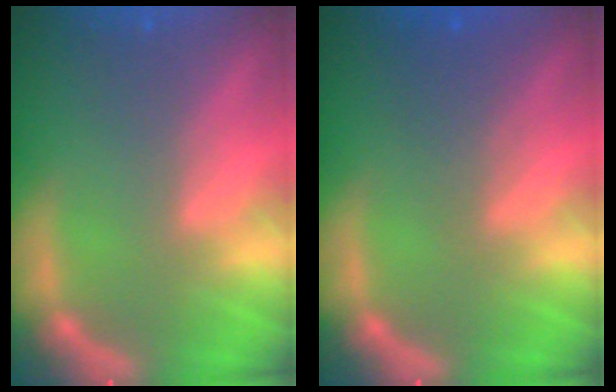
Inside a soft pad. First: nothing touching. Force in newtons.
{"total": 2.5}